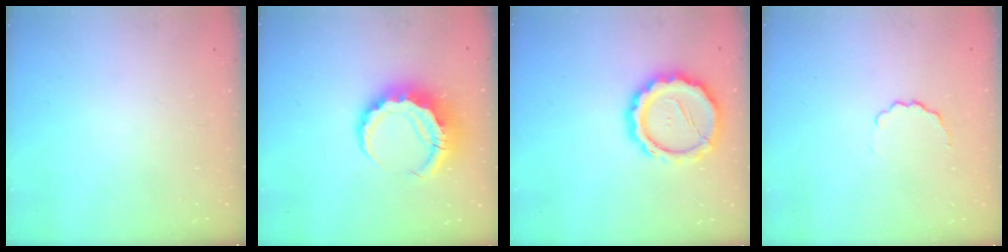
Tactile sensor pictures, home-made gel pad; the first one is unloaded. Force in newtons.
{"total": 9.1, "press": 9.0, "slide": 1.7}
{"total": 16.6, "press": 16.4, "slide": 3.0}
{"total": 3.2, "press": 3.1, "slide": 1.0}